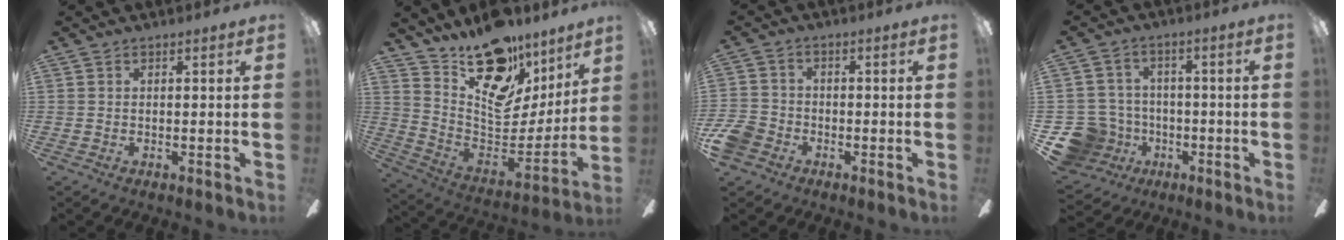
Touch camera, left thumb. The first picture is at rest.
{"total": 19.5, "force": [13.3, 10.6, 9.6], "torque": [-0.141, -0.104, 0.238]}
{"total": 6.6, "force": [-3.4, 5.0, 2.5], "torque": [-0.070, 0.021, -0.067]}
{"total": 11.5, "force": [-4.6, 9.9, 3.5], "torque": [-0.118, 0.030, -0.078]}